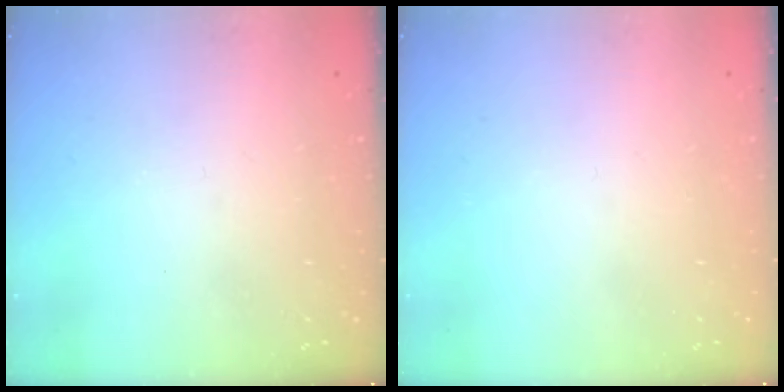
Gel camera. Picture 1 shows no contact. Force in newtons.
{"total": 1.7, "press": 1.6, "slide": 0.1}